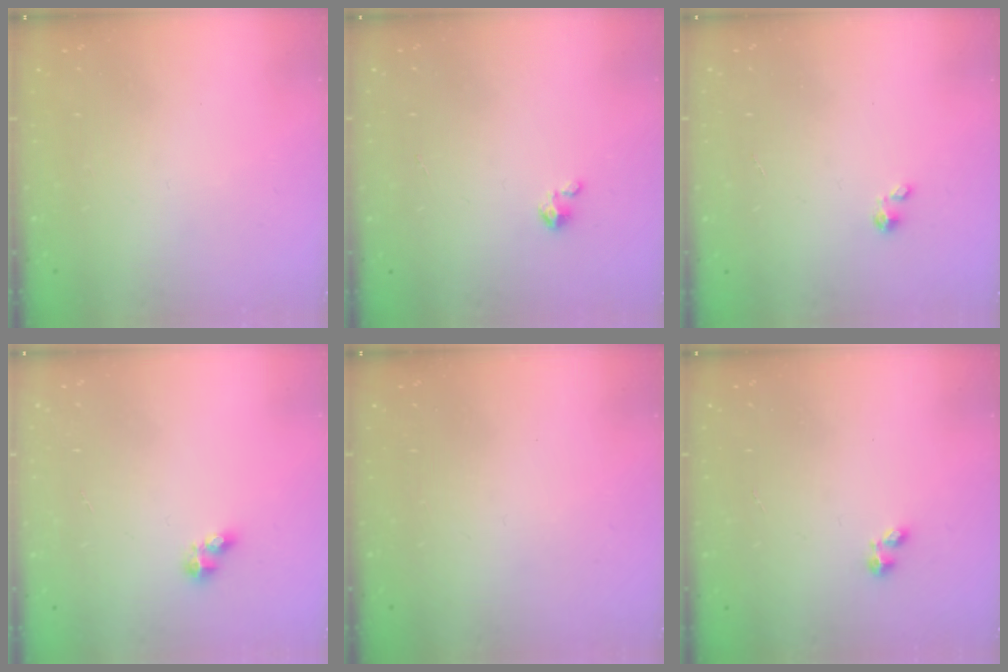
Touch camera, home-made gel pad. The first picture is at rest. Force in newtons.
{"total": 1.8, "press": 1.8, "slide": 0.2}
{"total": 0.0}
{"total": 5.0, "press": 5.0, "slide": 0.4}
{"total": 0.0}
{"total": 1.7, "press": 1.7, "slide": 0.5}